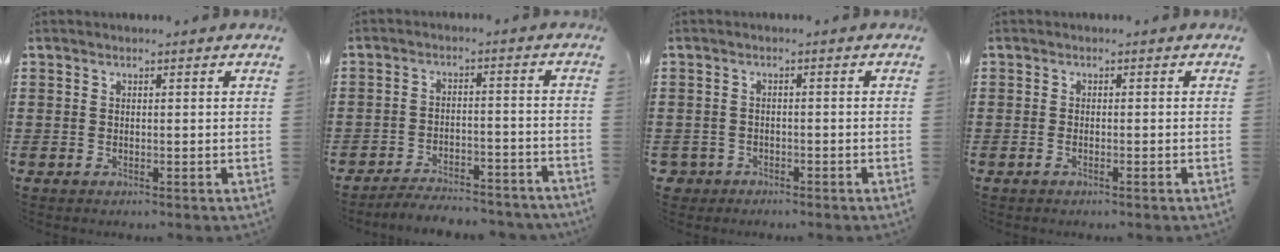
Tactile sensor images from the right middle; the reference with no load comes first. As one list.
[{"total": 4.5, "force": [-4.5, 0.2, 0.6], "torque": [-0.014, 0.002, -0.091]}, {"total": 2.0, "force": [-1.8, 0.9, 0.0], "torque": [-0.007, -0.004, -0.039]}, {"total": 0.7, "force": [-0.5, 0.1, 0.6], "torque": [-0.013, -0.003, -0.008]}]